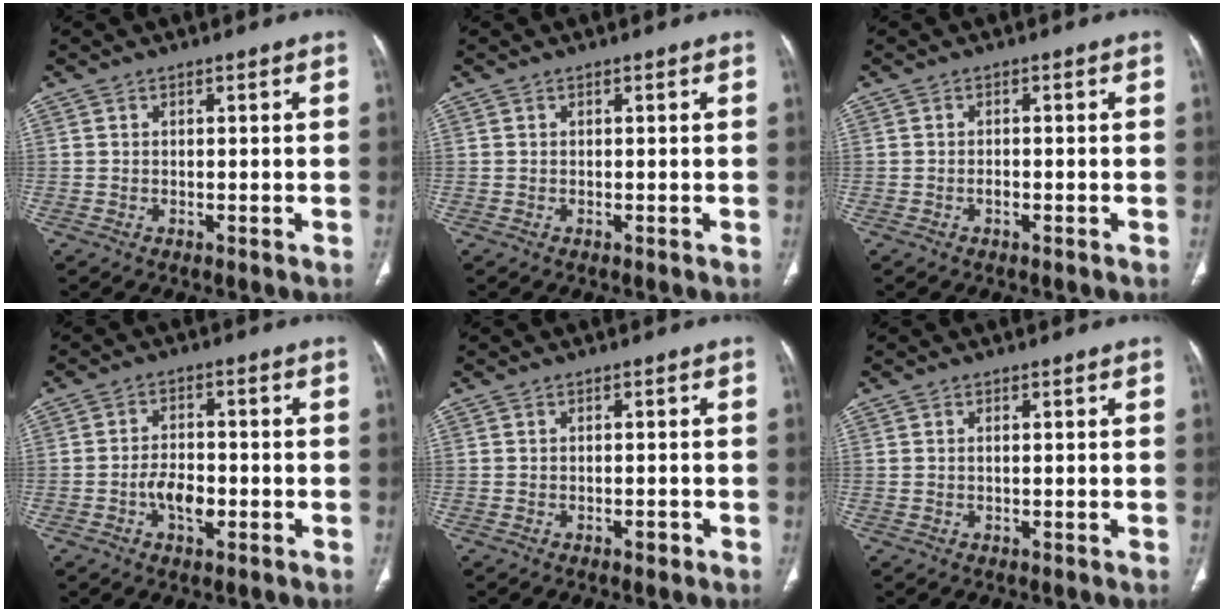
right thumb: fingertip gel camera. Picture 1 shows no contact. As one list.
[{"total": 0.0}, {"total": 1.0, "force": [-0.6, 0.5, 0.6], "torque": [-0.009, 0.003, -0.011]}, {"total": 5.5, "force": [-1.8, 3.1, 4.1], "torque": [-0.060, 0.012, -0.033]}, {"total": 1.1, "force": [-0.7, 0.6, 0.7], "torque": [-0.007, 0.004, -0.011]}, {"total": 0.7, "force": [0.1, 0.3, 0.6], "torque": [-0.017, 0.003, 0.004]}]